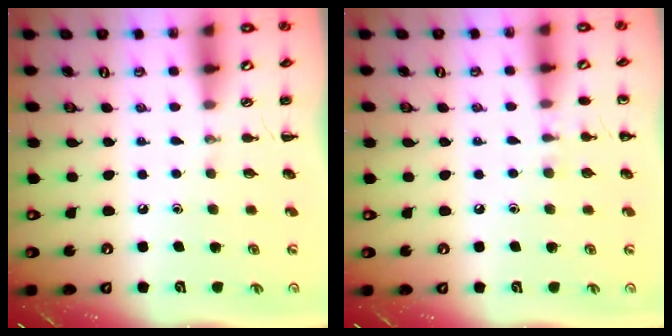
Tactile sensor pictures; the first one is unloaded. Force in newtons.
{"total": 4.5, "press": 4.3, "slide": 1.4}